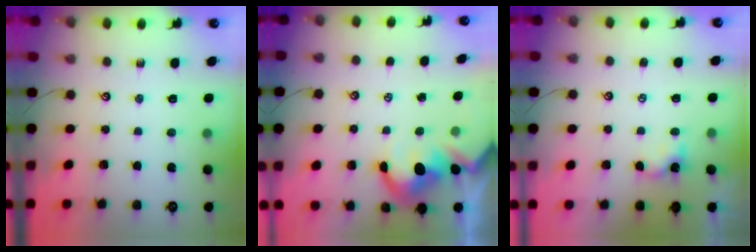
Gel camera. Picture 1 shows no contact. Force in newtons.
{"total": 3.8, "press": 3.7, "slide": 0.8}
{"total": 0.8, "press": 0.8, "slide": 0.1}